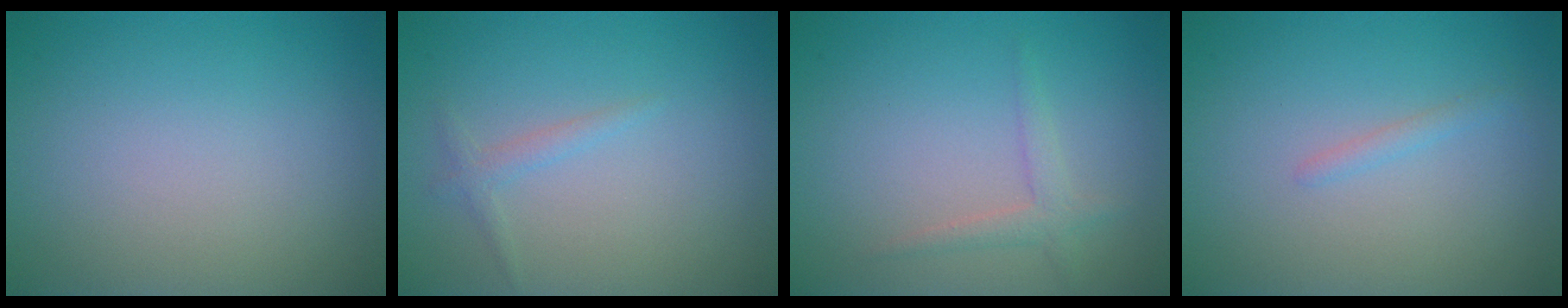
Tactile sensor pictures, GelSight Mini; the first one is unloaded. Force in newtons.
{"total": 1.1, "press": 1.1, "slide": 0.1}
{"total": 1.6, "press": 1.6, "slide": 0.1}
{"total": 0.7, "press": 0.7, "slide": 0.0}